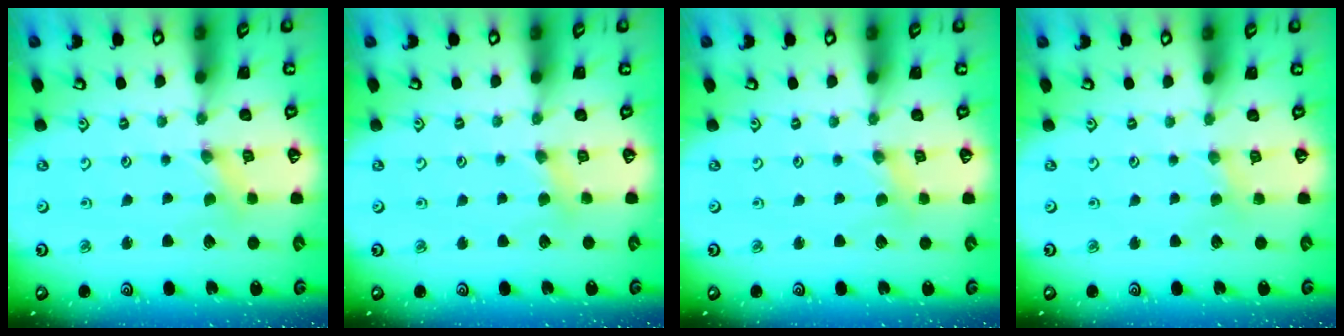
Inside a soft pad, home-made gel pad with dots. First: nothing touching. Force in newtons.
{"total": 2.5, "press": 2.5, "slide": 0.4}
{"total": 0.9, "press": 0.9, "slide": 0.2}
{"total": 1.9, "press": 1.8, "slide": 0.3}